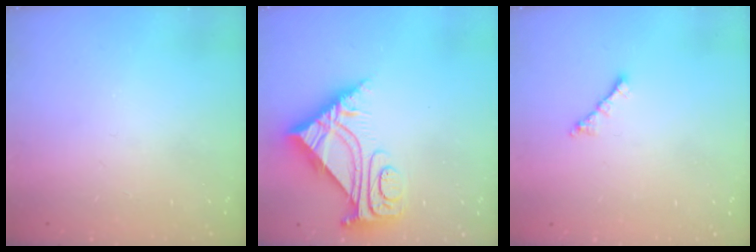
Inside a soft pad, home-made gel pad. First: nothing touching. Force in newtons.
{"total": 7.5, "press": 7.4, "slide": 0.8}
{"total": 1.8, "press": 1.8, "slide": 0.5}